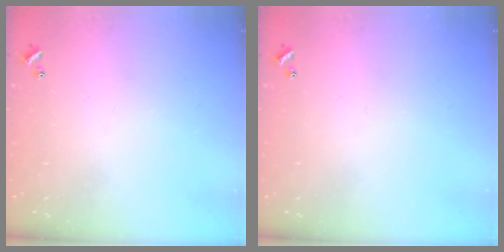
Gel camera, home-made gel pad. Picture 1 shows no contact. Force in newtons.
{"total": 0.0}